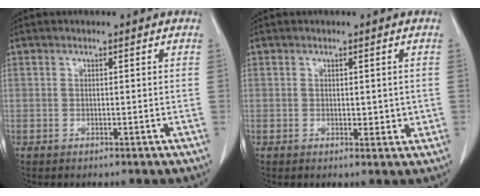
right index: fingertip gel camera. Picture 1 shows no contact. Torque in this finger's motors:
{"motor_torque": [0.04, 0.11, 0.05, 0.02]}